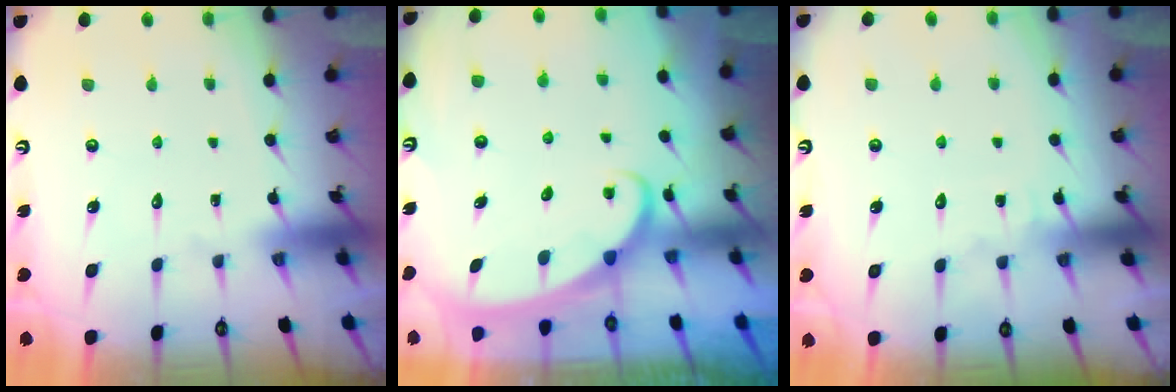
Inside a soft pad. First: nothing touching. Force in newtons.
{"total": 2.6, "press": 2.6, "slide": 0.3}
{"total": 5.6, "press": 5.5, "slide": 0.6}